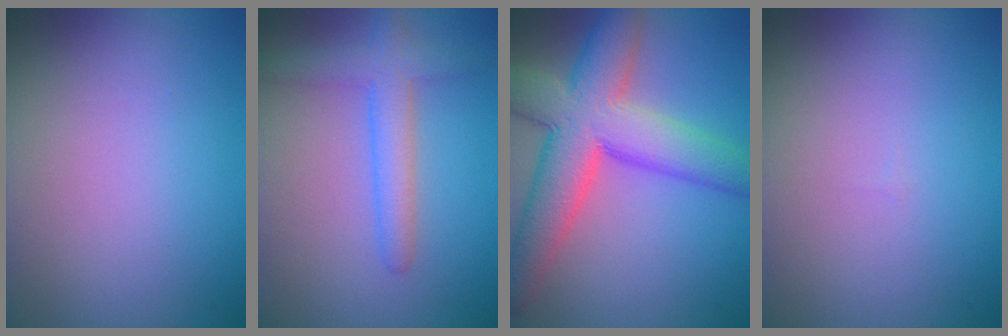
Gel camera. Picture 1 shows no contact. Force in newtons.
{"total": 3.4, "press": 3.4, "slide": 0.1}
{"total": 9.5, "press": 9.5, "slide": 0.5}
{"total": 0.0}